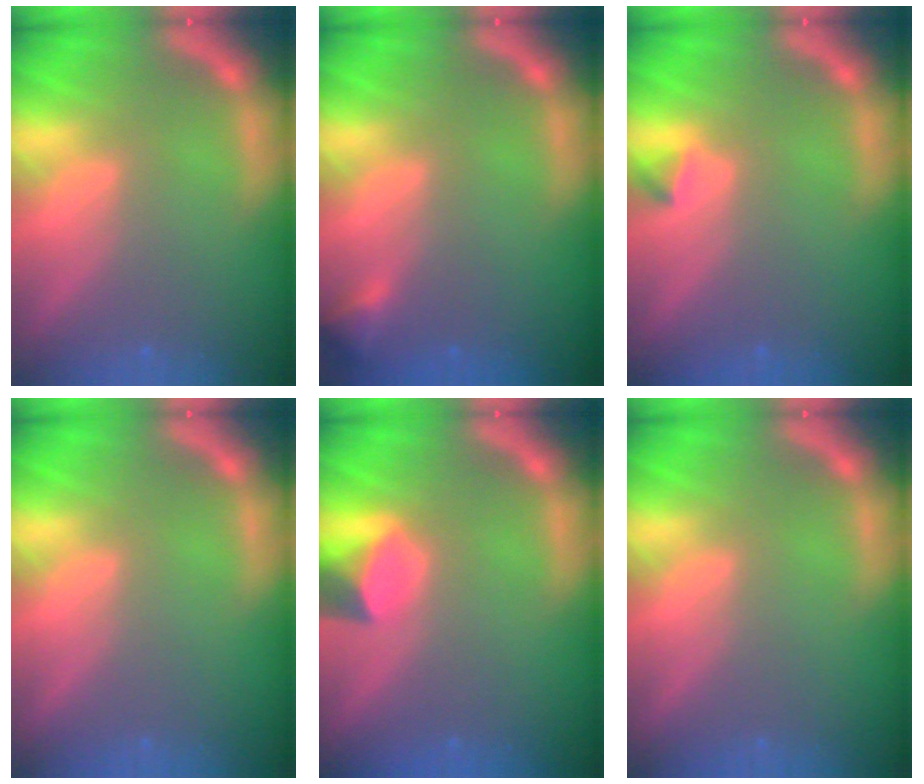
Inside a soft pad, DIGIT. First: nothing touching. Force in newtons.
{"total": 1.4}
{"total": 0.9}
{"total": 0.0}
{"total": 3.0}
{"total": 0.0}